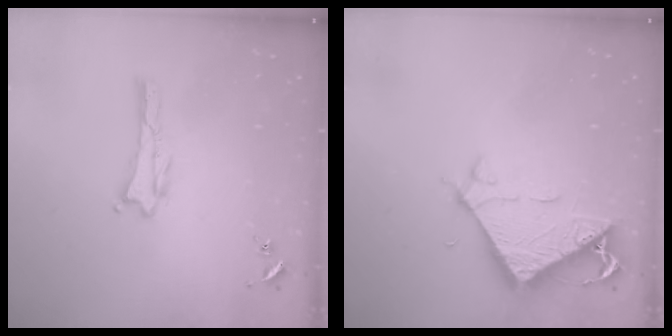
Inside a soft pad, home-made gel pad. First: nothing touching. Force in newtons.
{"total": 6.8, "press": 6.8, "slide": 0.6}